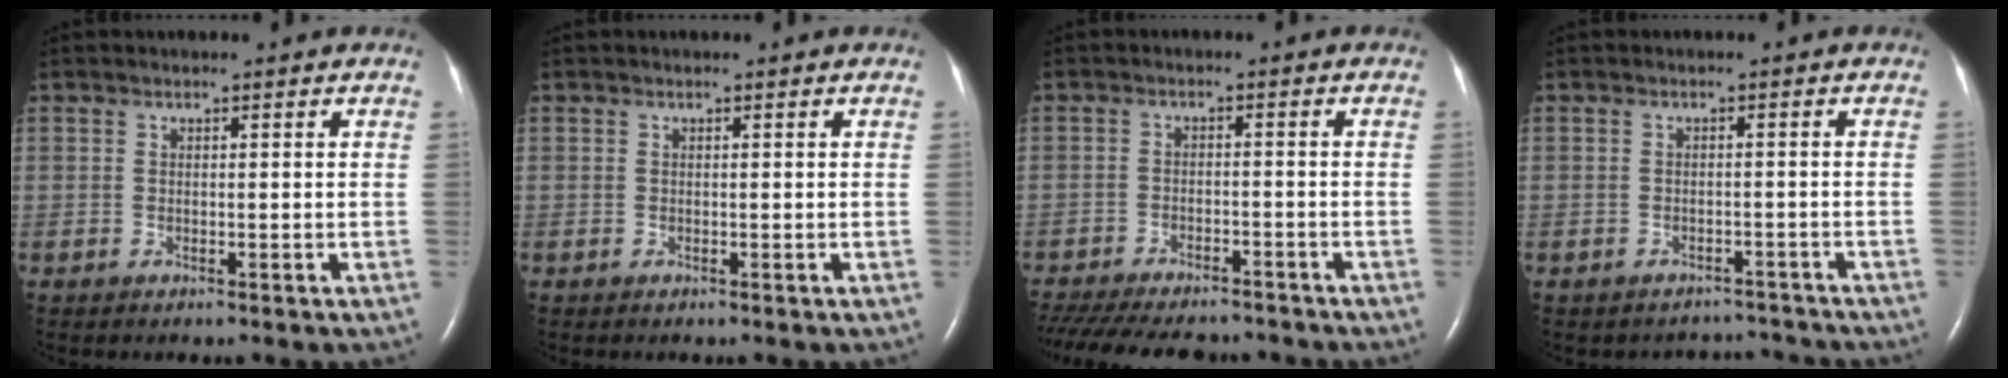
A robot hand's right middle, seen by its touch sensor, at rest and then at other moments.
{"total": 0.0}
{"total": 17.8, "force": [-15.4, 5.2, 7.2], "torque": [-0.190, -0.024, -0.217]}
{"total": 3.8, "force": [-3.5, 1.2, -0.9], "torque": [0.010, 0.014, -0.045]}